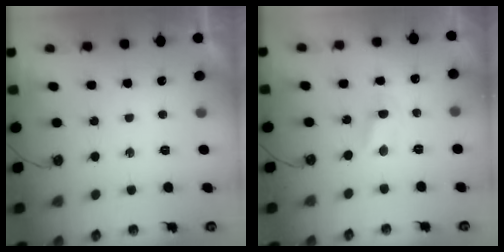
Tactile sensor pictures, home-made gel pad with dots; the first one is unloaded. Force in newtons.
{"total": 2.8, "press": 2.8, "slide": 0.3}